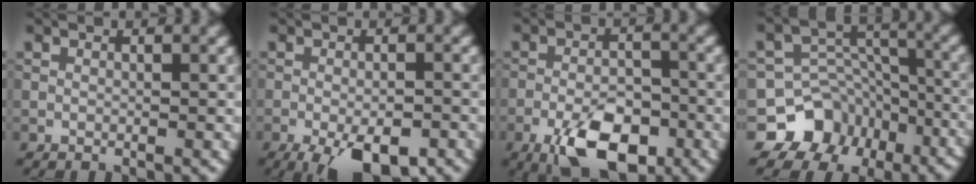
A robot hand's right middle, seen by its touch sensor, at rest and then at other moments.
{"total": 7.3, "force": [-4.3, 2.5, 5.3], "torque": [-0.083, -0.017, -0.063]}
{"total": 7.4, "force": [-4.0, 3.2, 5.3], "torque": [-0.088, -0.001, -0.073]}
{"total": 12.6, "force": [-8.3, 9.3, 1.9], "torque": [-0.034, -0.002, -0.122]}